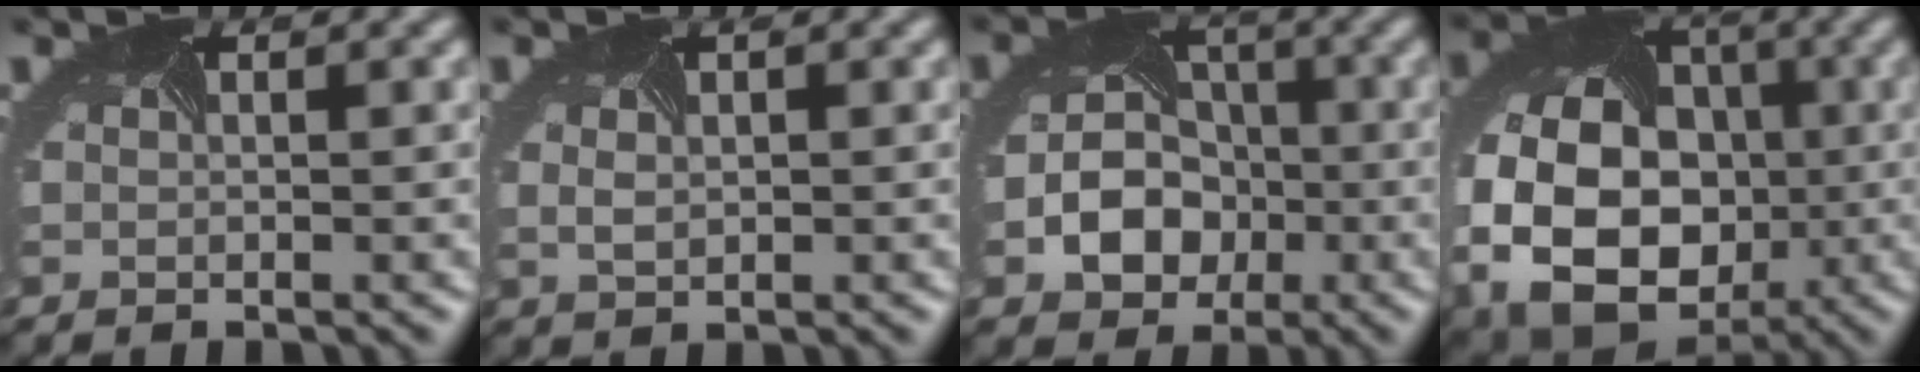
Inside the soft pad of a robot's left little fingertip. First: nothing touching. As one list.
[{"total": 1.5, "force": [0.2, 1.0, 1.1], "torque": [-0.025, 0.000, 0.015]}, {"total": 5.5, "force": [-2.0, 4.4, 2.6], "torque": [-0.055, -0.019, -0.024]}, {"total": 15.0, "force": [-3.2, 11.3, 9.4], "torque": [-0.181, -0.033, -0.033]}]